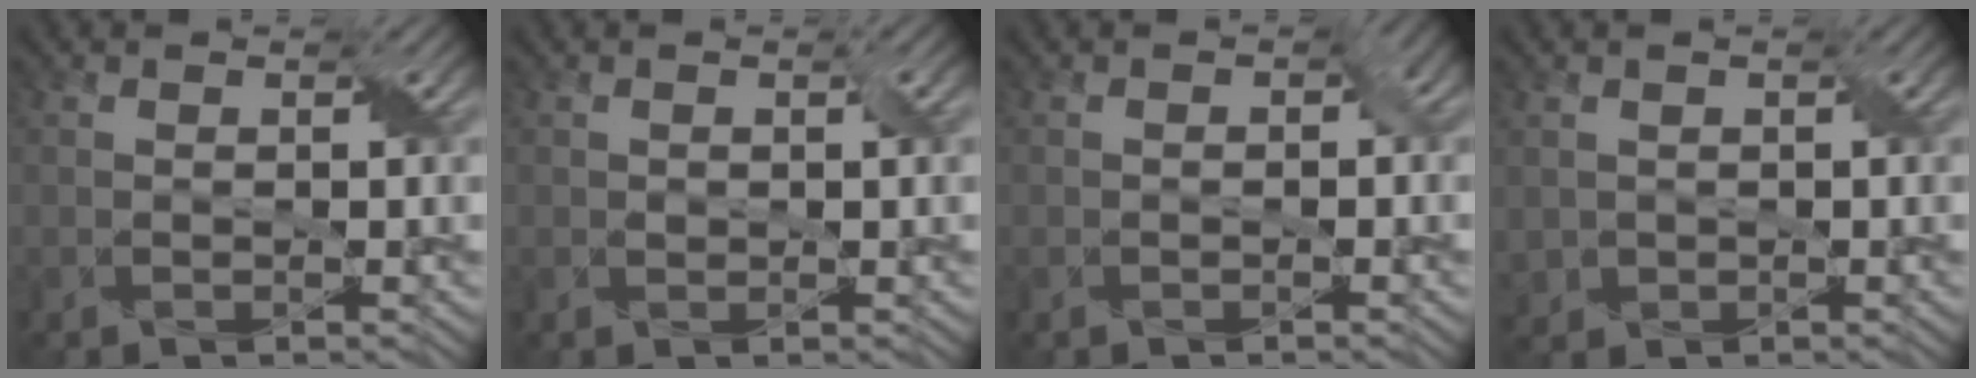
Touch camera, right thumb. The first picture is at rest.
{"total": 0.7, "force": [0.0, 0.4, 0.6], "torque": [-0.013, -0.001, 0.004]}
{"total": 1.7, "force": [-0.3, 1.3, 1.1], "torque": [-0.014, -0.002, -0.001]}
{"total": 1.4, "force": [0.4, 1.3, 0.0], "torque": [-0.012, -0.004, 0.011]}